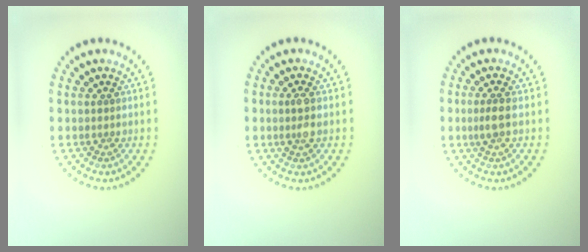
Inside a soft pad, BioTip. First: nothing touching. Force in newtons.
{"total": 1.7, "press": 1.7, "slide": 0.4}
{"total": 1.6, "press": 1.4, "slide": 0.7}